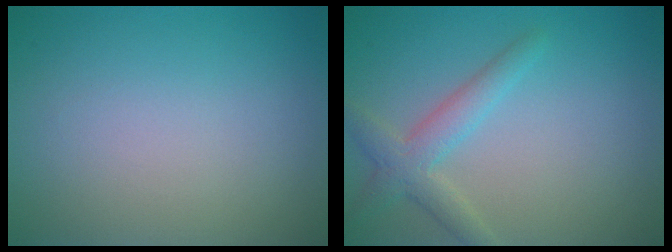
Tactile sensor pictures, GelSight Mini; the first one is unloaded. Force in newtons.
{"total": 3.0, "press": 3.0, "slide": 0.1}